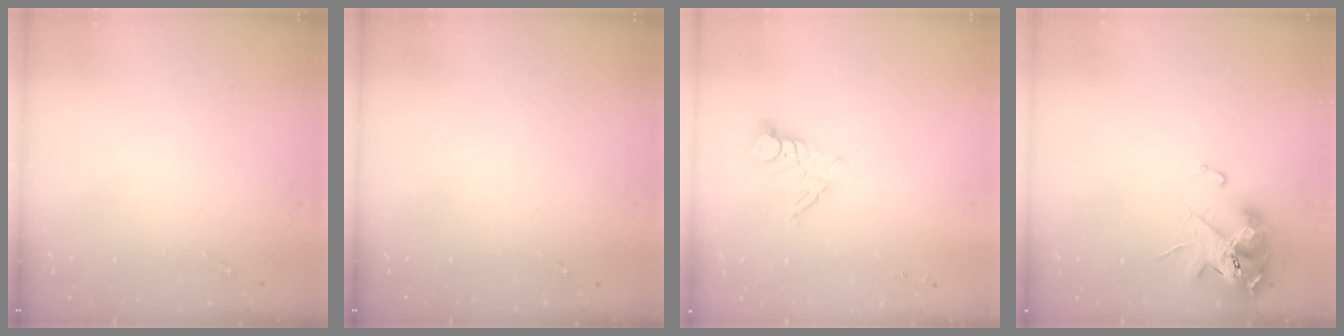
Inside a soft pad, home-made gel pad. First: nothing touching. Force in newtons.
{"total": 0.0}
{"total": 9.2, "press": 9.1, "slide": 0.8}
{"total": 12.7, "press": 12.5, "slide": 2.0}